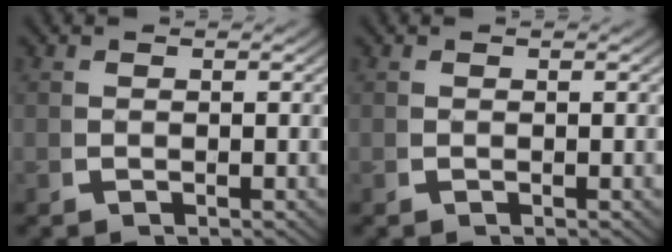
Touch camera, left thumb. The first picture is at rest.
{"total": 0.0}